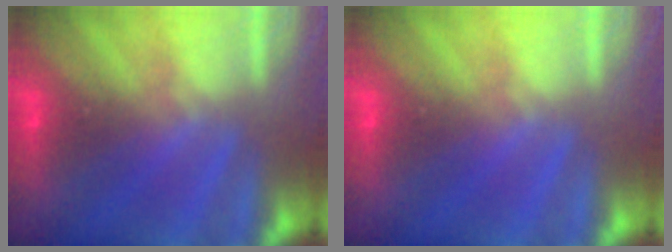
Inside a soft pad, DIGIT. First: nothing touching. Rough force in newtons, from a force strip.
{"total": 0.0}